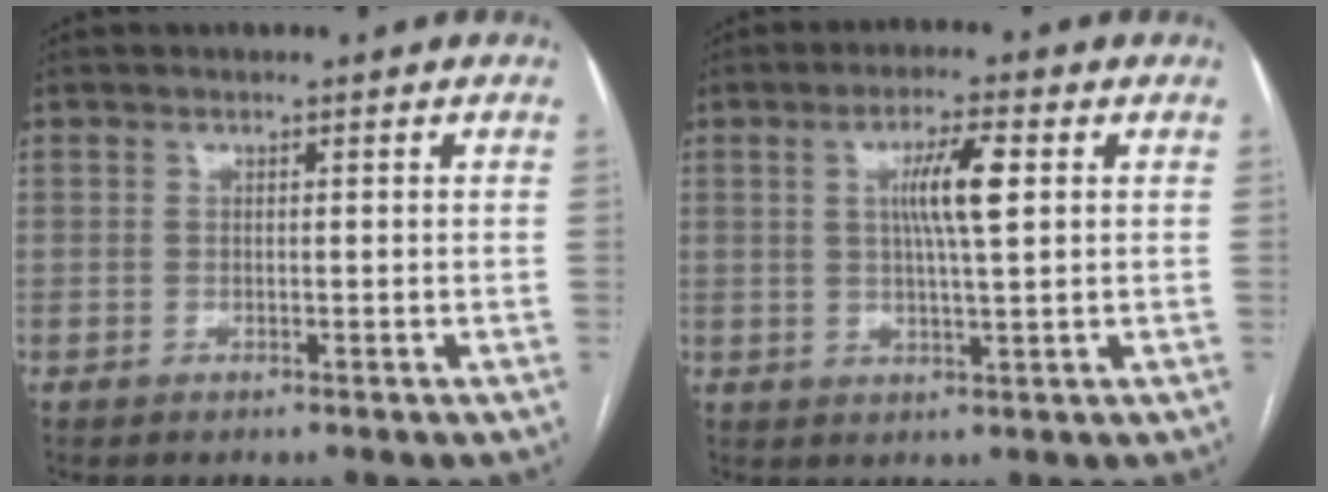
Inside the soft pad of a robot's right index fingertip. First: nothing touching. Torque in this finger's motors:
{"motor_torque": [0.57, -0.03, 0.41, 0.05]}